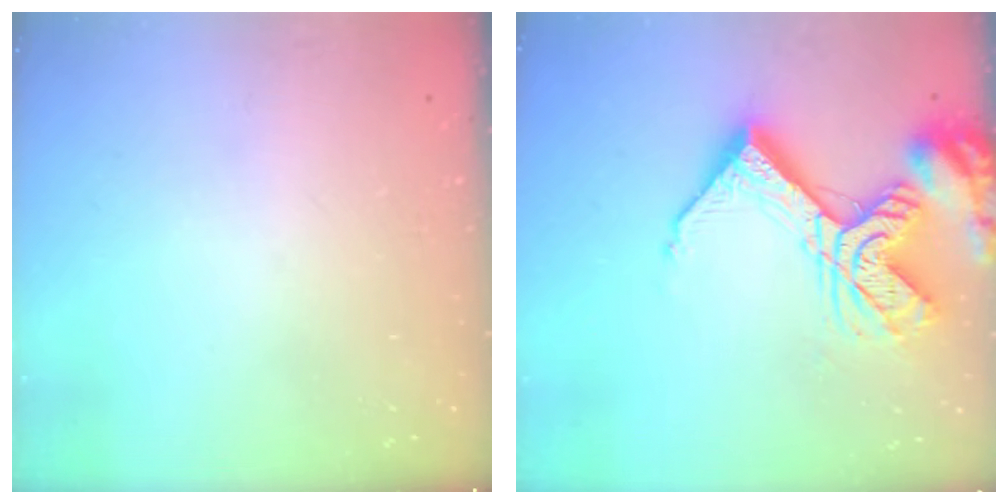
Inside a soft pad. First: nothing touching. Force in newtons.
{"total": 19.5, "press": 19.4, "slide": 2.2}